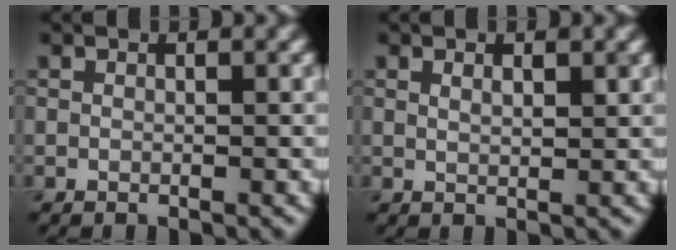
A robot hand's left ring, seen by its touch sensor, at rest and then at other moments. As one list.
[{"total": 1.4, "force": [0.8, 0.5, 1.1], "torque": [-0.019, -0.003, 0.015]}]